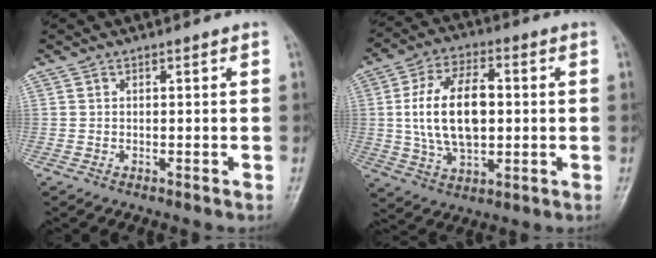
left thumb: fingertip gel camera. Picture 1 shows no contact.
{"total": 14.7, "force": [0.9, 8.4, 12.0], "torque": [-0.211, 0.010, 0.017]}